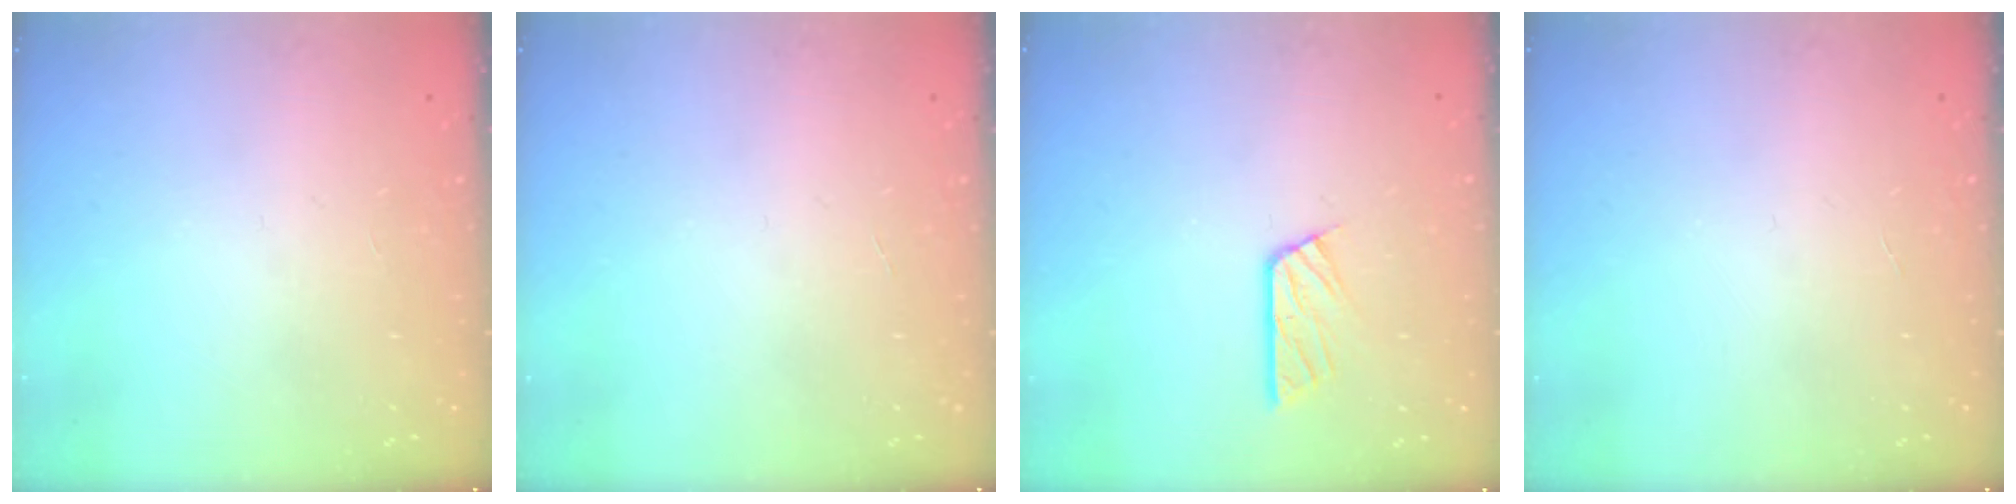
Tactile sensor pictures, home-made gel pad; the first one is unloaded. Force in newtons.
{"total": 0.0}
{"total": 6.8, "press": 6.8, "slide": 0.5}
{"total": 0.0}